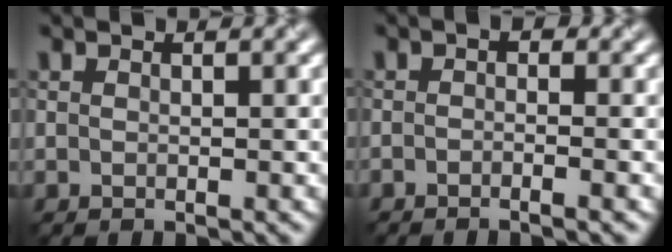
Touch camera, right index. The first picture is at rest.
{"total": 2.5, "force": [-0.6, 1.4, 2.0], "torque": [0.015, 0.011, -0.031]}